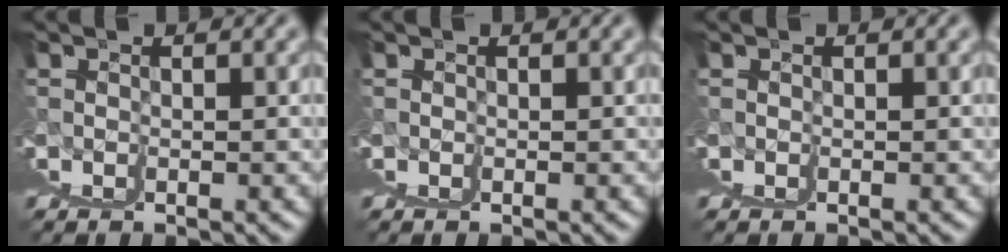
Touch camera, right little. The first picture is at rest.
{"total": 0.0}
{"total": 0.0}